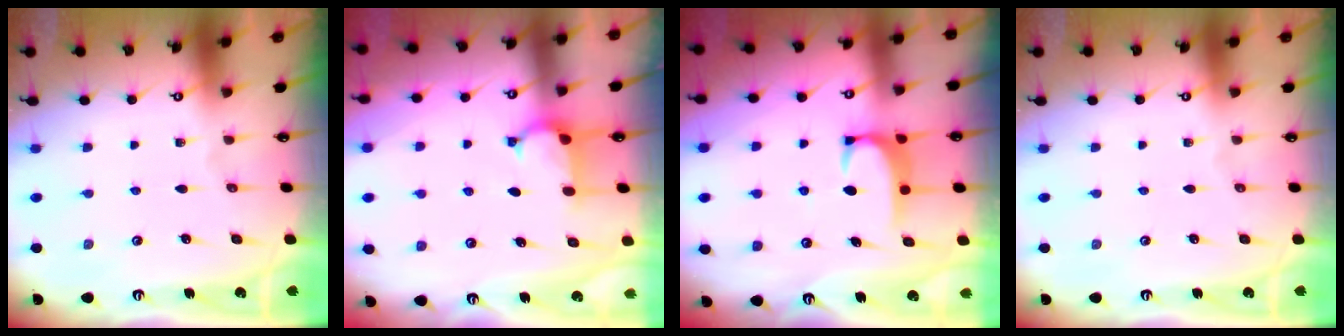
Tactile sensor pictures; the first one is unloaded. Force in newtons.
{"total": 1.7, "press": 1.6, "slide": 0.5}
{"total": 2.0, "press": 2.0, "slide": 0.6}
{"total": 0.0}